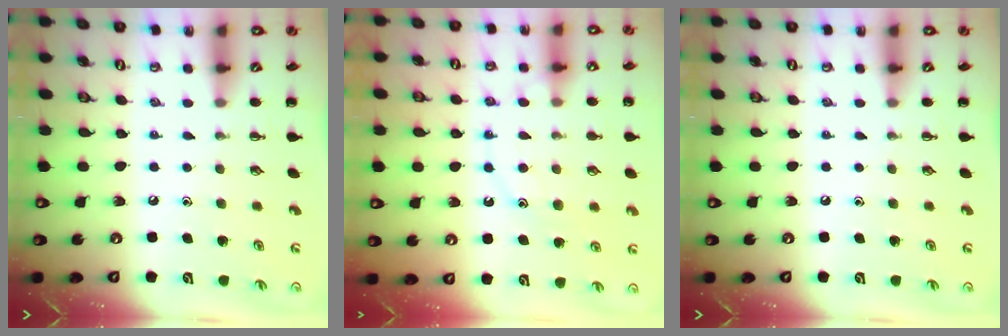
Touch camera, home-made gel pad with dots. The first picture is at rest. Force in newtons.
{"total": 11.9, "press": 11.9, "slide": 0.8}
{"total": 0.0}